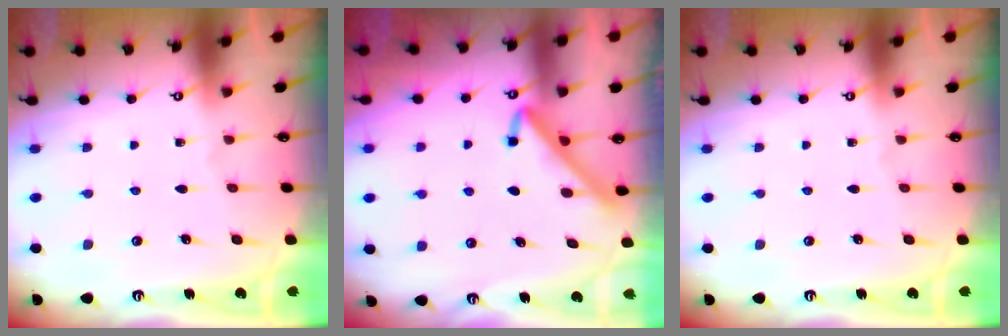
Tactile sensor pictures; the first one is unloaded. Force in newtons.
{"total": 5.8, "press": 5.8, "slide": 0.3}
{"total": 0.0}